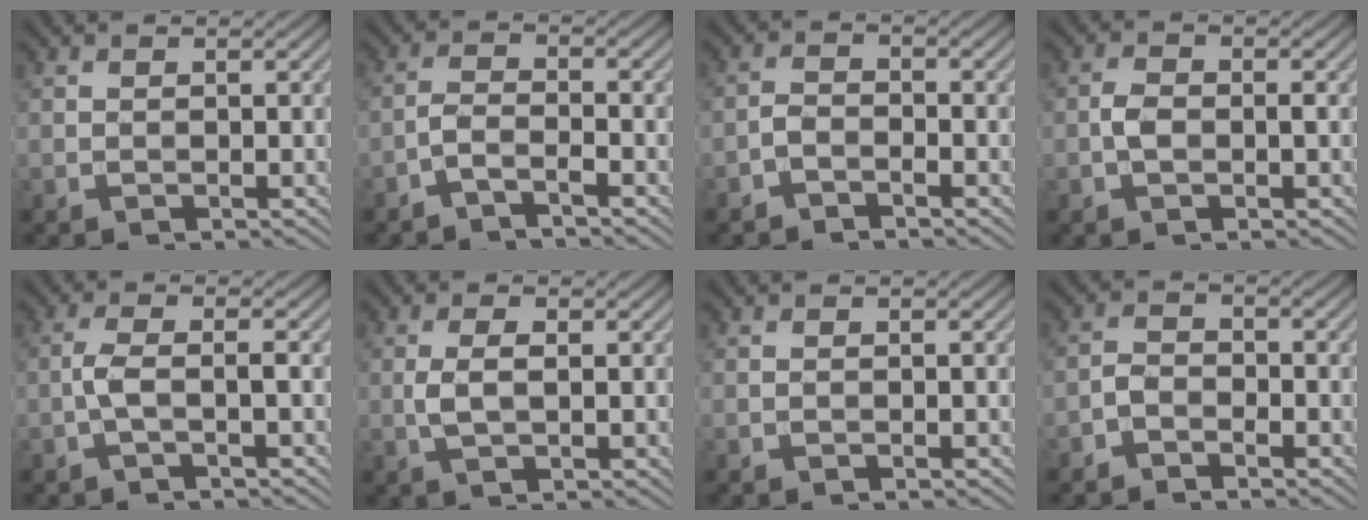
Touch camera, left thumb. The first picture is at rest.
{"total": 2.7, "force": [-2.1, 0.4, 1.6], "torque": [-0.033, 0.004, -0.051]}
{"total": 2.1, "force": [-1.6, 0.9, 1.0], "torque": [-0.019, 0.005, -0.039]}
{"total": 2.4, "force": [-0.5, 1.4, 1.9], "torque": [-0.039, 0.004, -0.013]}
{"total": 2.7, "force": [-0.8, 0.5, 2.6], "torque": [-0.056, 0.007, -0.024]}
{"total": 3.0, "force": [0.0, 1.2, 2.7], "torque": [-0.062, 0.001, 0.000]}
{"total": 0.0}
{"total": 2.2, "force": [-1.6, 1.2, 1.0], "torque": [-0.019, 0.005, -0.038]}